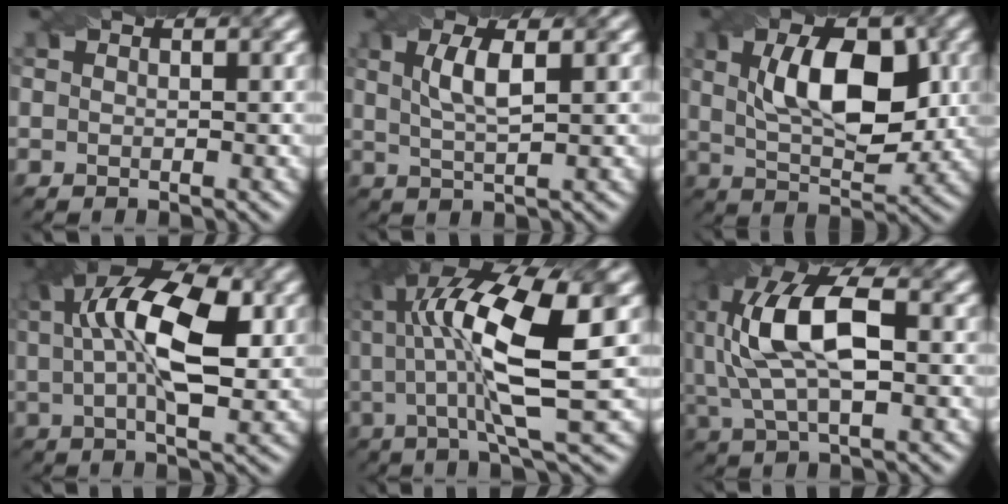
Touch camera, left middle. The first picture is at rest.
{"total": 3.2, "force": [0.5, 0.8, 3.1], "torque": [-0.070, 0.008, 0.021]}
{"total": 8.8, "force": [1.3, 4.3, 7.5], "torque": [-0.127, 0.012, 0.029]}
{"total": 10.1, "force": [1.6, 4.0, 9.2], "torque": [-0.154, 0.022, 0.030]}
{"total": 11.8, "force": [1.6, 2.9, 11.4], "torque": [-0.191, 0.018, 0.040]}
{"total": 9.7, "force": [0.4, 4.5, 8.6], "torque": [-0.180, 0.024, 0.013]}